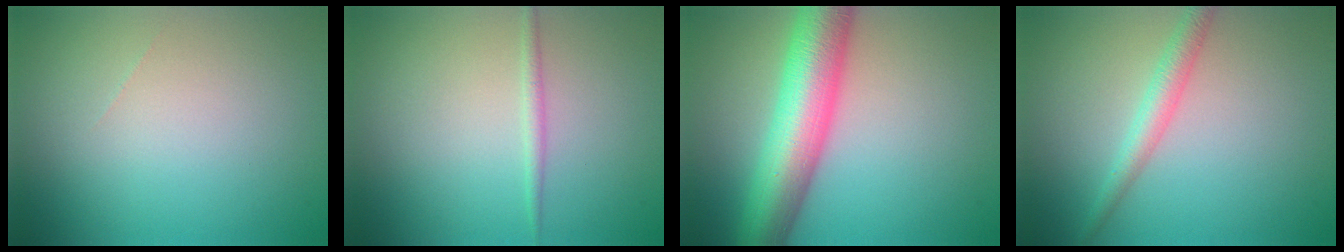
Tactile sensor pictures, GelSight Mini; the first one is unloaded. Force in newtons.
{"total": 1.1, "press": 1.1, "slide": 0.0}
{"total": 9.8, "press": 9.8, "slide": 0.2}
{"total": 2.5, "press": 2.5, "slide": 0.1}